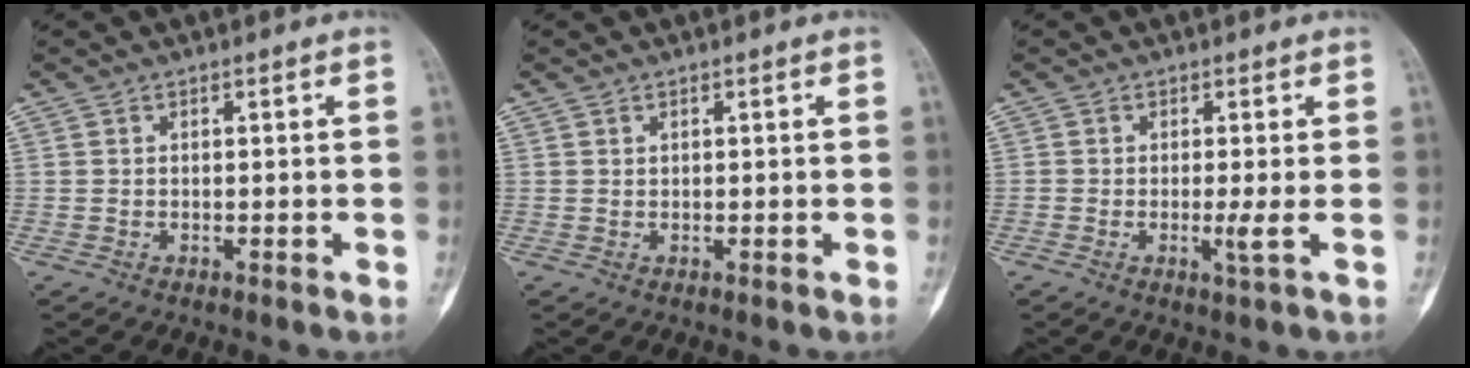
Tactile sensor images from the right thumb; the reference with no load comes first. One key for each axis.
{"total": 0.0}
{"total": 2.1, "fx": -0.3, "fy": -0.3, "fz": 2.1, "tx": -0.047, "ty": -0.008, "tz": -0.011}